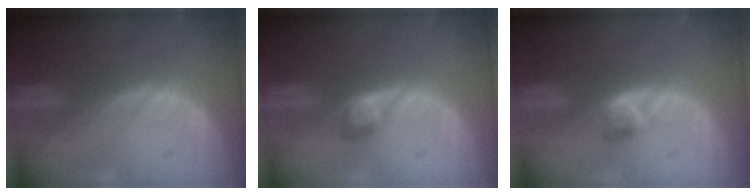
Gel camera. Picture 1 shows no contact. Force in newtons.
{"total": 2.3, "press": 2.3, "slide": 0.2}
{"total": 2.7, "press": 2.4, "slide": 1.1}